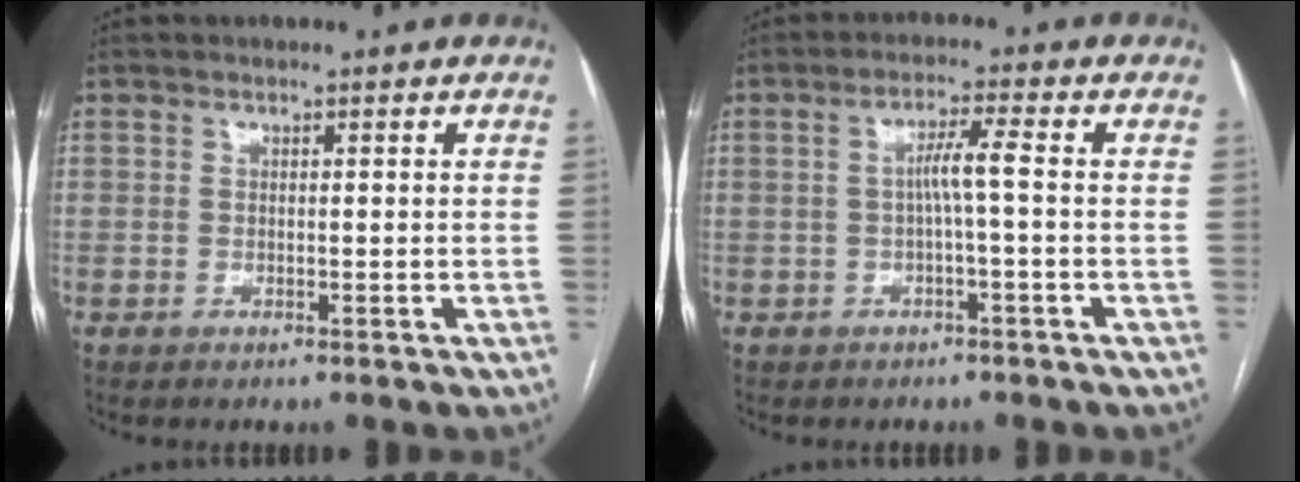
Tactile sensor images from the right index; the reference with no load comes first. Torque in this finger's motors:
{"motor_torque": [0.73, -0.02, 0.30, 0.09]}